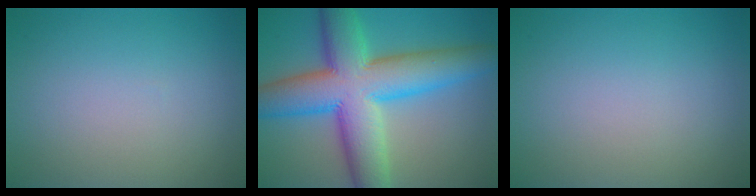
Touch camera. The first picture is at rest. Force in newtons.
{"total": 12.3, "press": 12.3, "slide": 0.4}
{"total": 0.0}